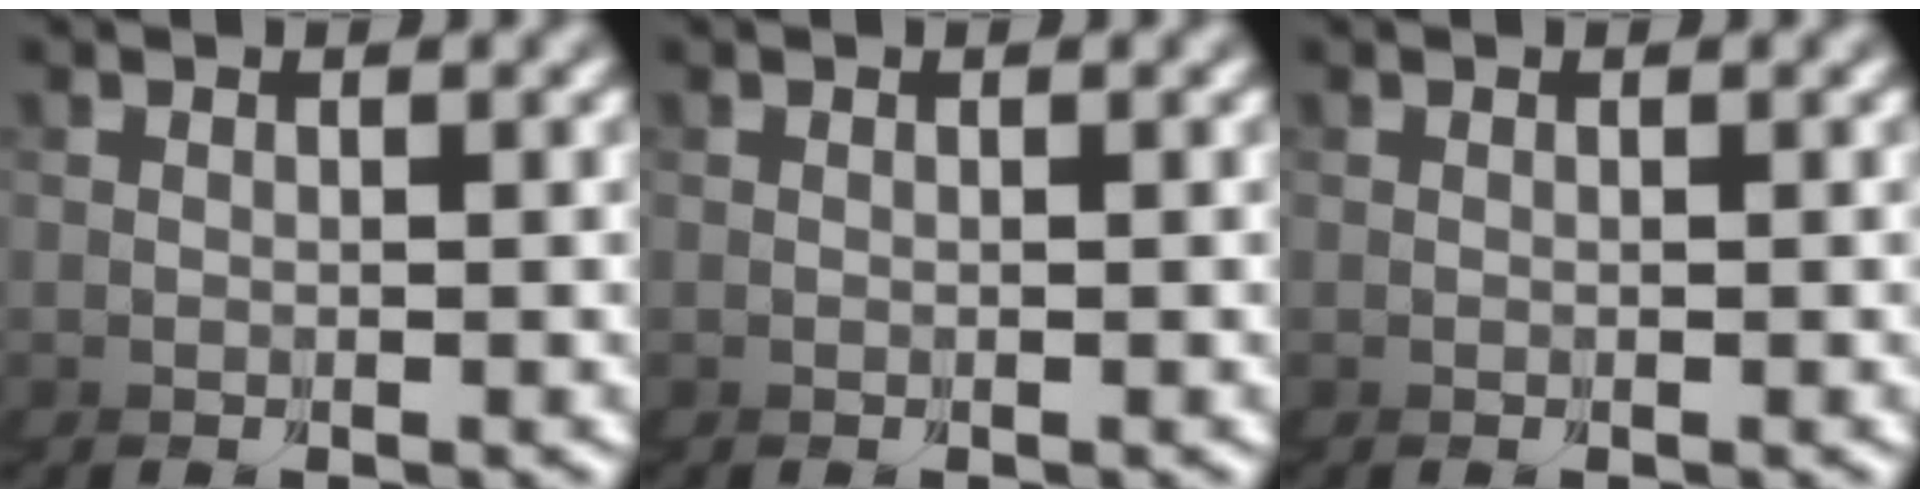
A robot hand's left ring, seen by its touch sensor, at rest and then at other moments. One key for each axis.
{"total": 0.0}
{"total": 0.0}